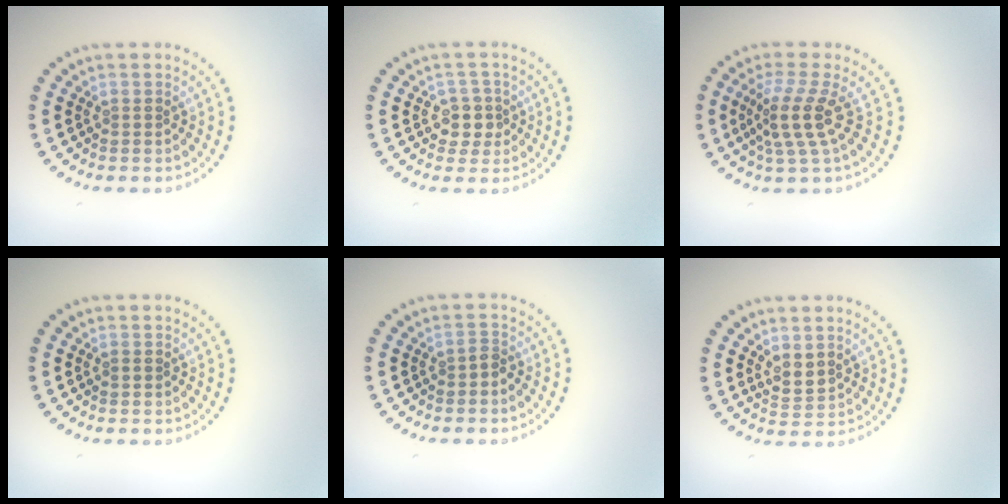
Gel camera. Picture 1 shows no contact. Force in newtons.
{"total": 2.3, "press": 2.0, "slide": 1.1}
{"total": 3.8, "press": 2.7, "slide": 2.7}
{"total": 0.5, "press": 0.5, "slide": 0.1}
{"total": 1.0, "press": 0.8, "slide": 0.7}
{"total": 2.1, "press": 1.6, "slide": 1.3}